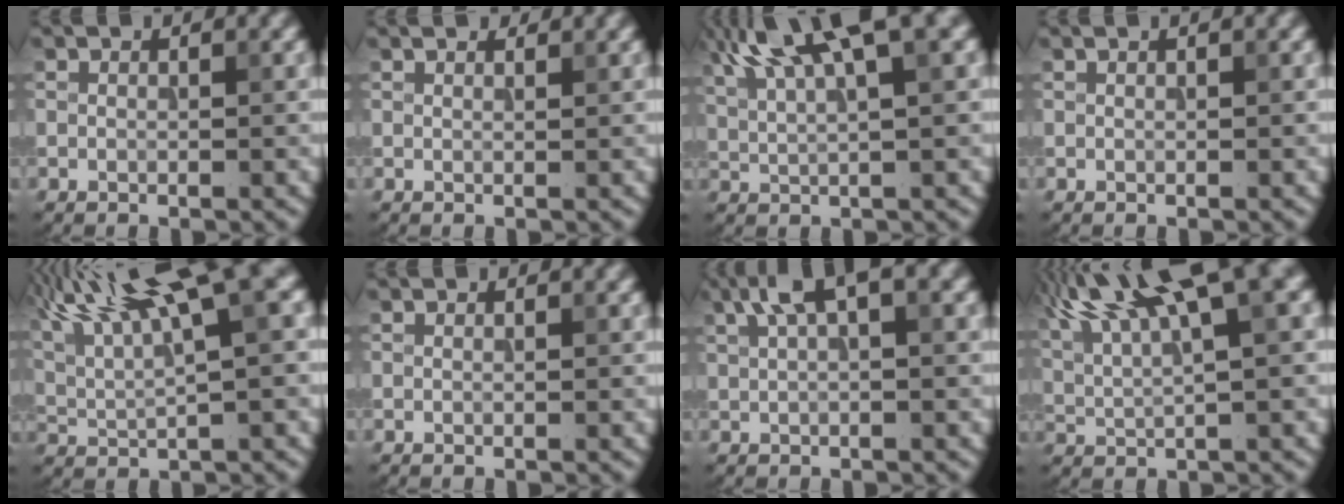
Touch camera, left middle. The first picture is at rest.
{"total": 1.2, "force": [1.1, 0.2, 0.4], "torque": [-0.013, 0.000, 0.010]}
{"total": 10.2, "force": [5.5, 2.8, 8.1], "torque": [-0.145, 0.024, 0.094]}
{"total": 0.6, "force": [0.3, 0.1, 0.4], "torque": [-0.005, 0.003, 0.004]}
{"total": 12.5, "force": [6.7, 3.1, 10.0], "torque": [-0.163, 0.025, 0.115]}
{"total": 0.0}
{"total": 4.5, "force": [2.1, 1.3, 3.7], "torque": [-0.071, 0.014, 0.036]}
{"total": 13.9, "force": [7.3, 4.0, 11.1], "torque": [-0.185, 0.030, 0.120]}